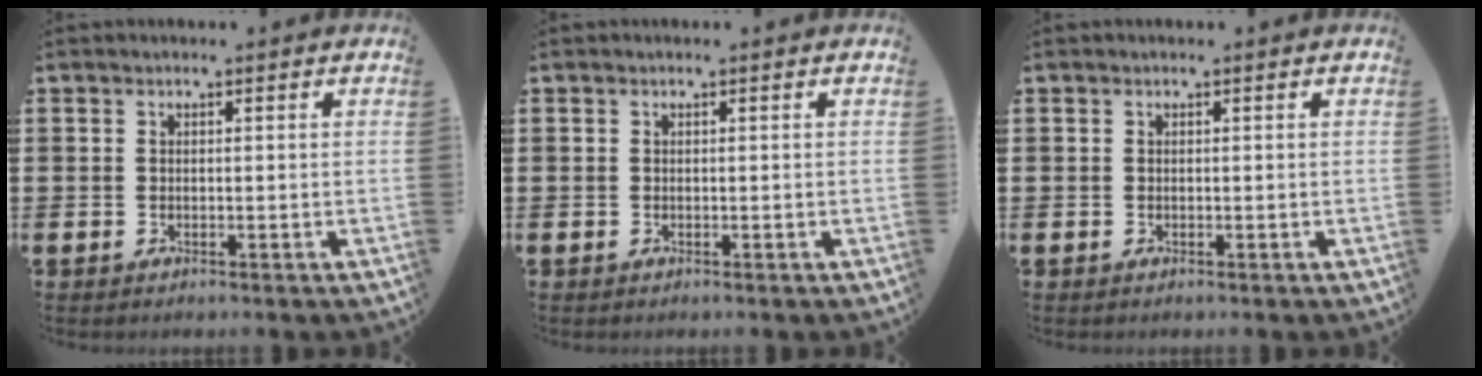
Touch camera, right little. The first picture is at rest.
{"total": 0.0}
{"total": 0.0}